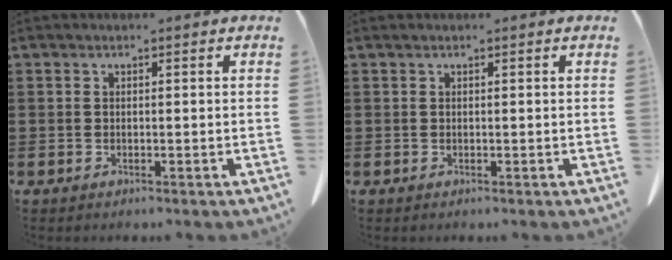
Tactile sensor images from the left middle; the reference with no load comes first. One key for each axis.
{"total": 0.0}